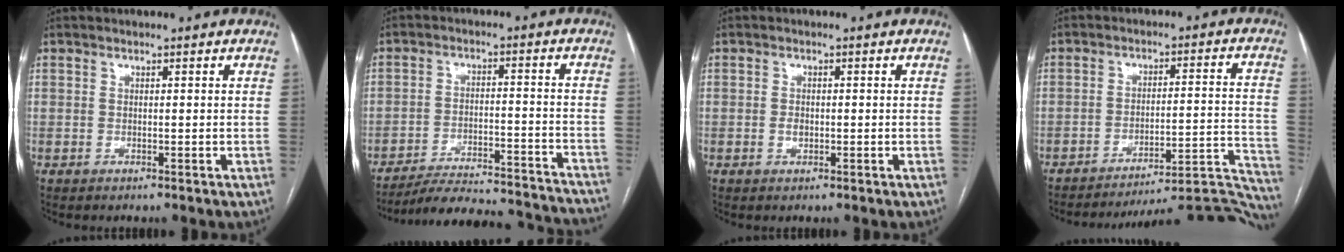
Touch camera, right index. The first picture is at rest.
{"total": 24.4, "force": [-23.1, 3.0, 7.4], "torque": [-0.077, -0.014, -0.306]}
{"total": 1.3, "force": [-0.2, 0.9, 0.9], "torque": [-0.016, 0.001, -0.002]}
{"total": 22.2, "force": [-21.8, -0.2, 4.1], "torque": [0.012, 0.025, -0.269]}